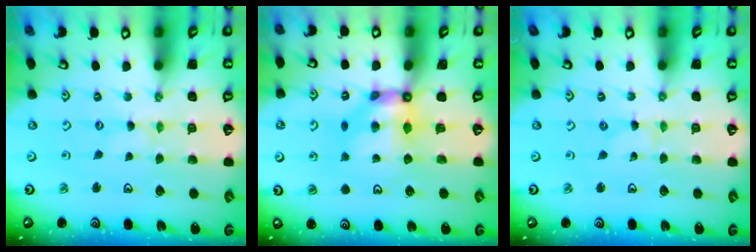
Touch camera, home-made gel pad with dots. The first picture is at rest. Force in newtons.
{"total": 7.5, "press": 7.5, "slide": 0.5}
{"total": 0.0}